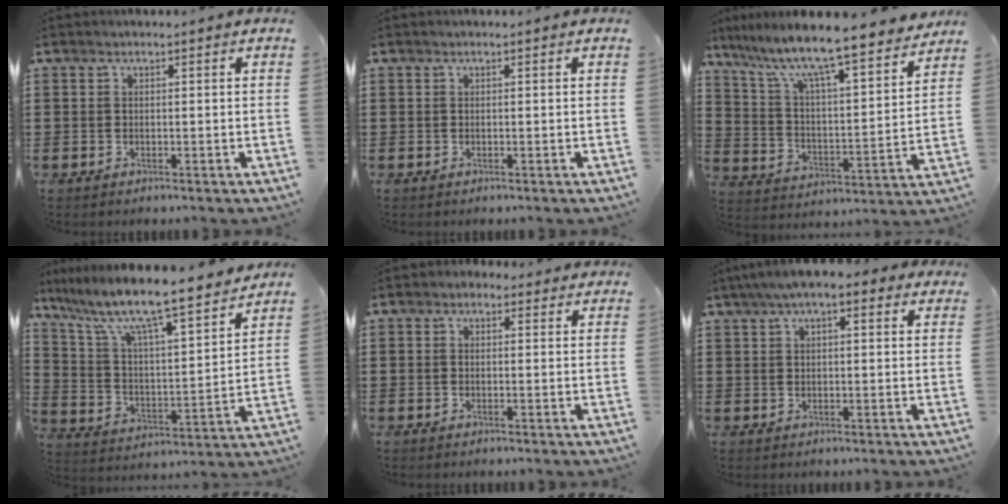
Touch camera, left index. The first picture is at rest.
{"total": 0.0}
{"total": 8.8, "force": [7.6, 0.2, 4.4], "torque": [-0.117, -0.060, 0.123]}
{"total": 8.8, "force": [7.6, 0.2, 4.5], "torque": [-0.122, -0.062, 0.120]}
{"total": 1.2, "force": [0.1, 1.1, 0.4], "torque": [-0.011, 0.006, 0.000]}
{"total": 4.3, "force": [2.6, 1.3, 3.2], "torque": [-0.067, 0.008, 0.044]}